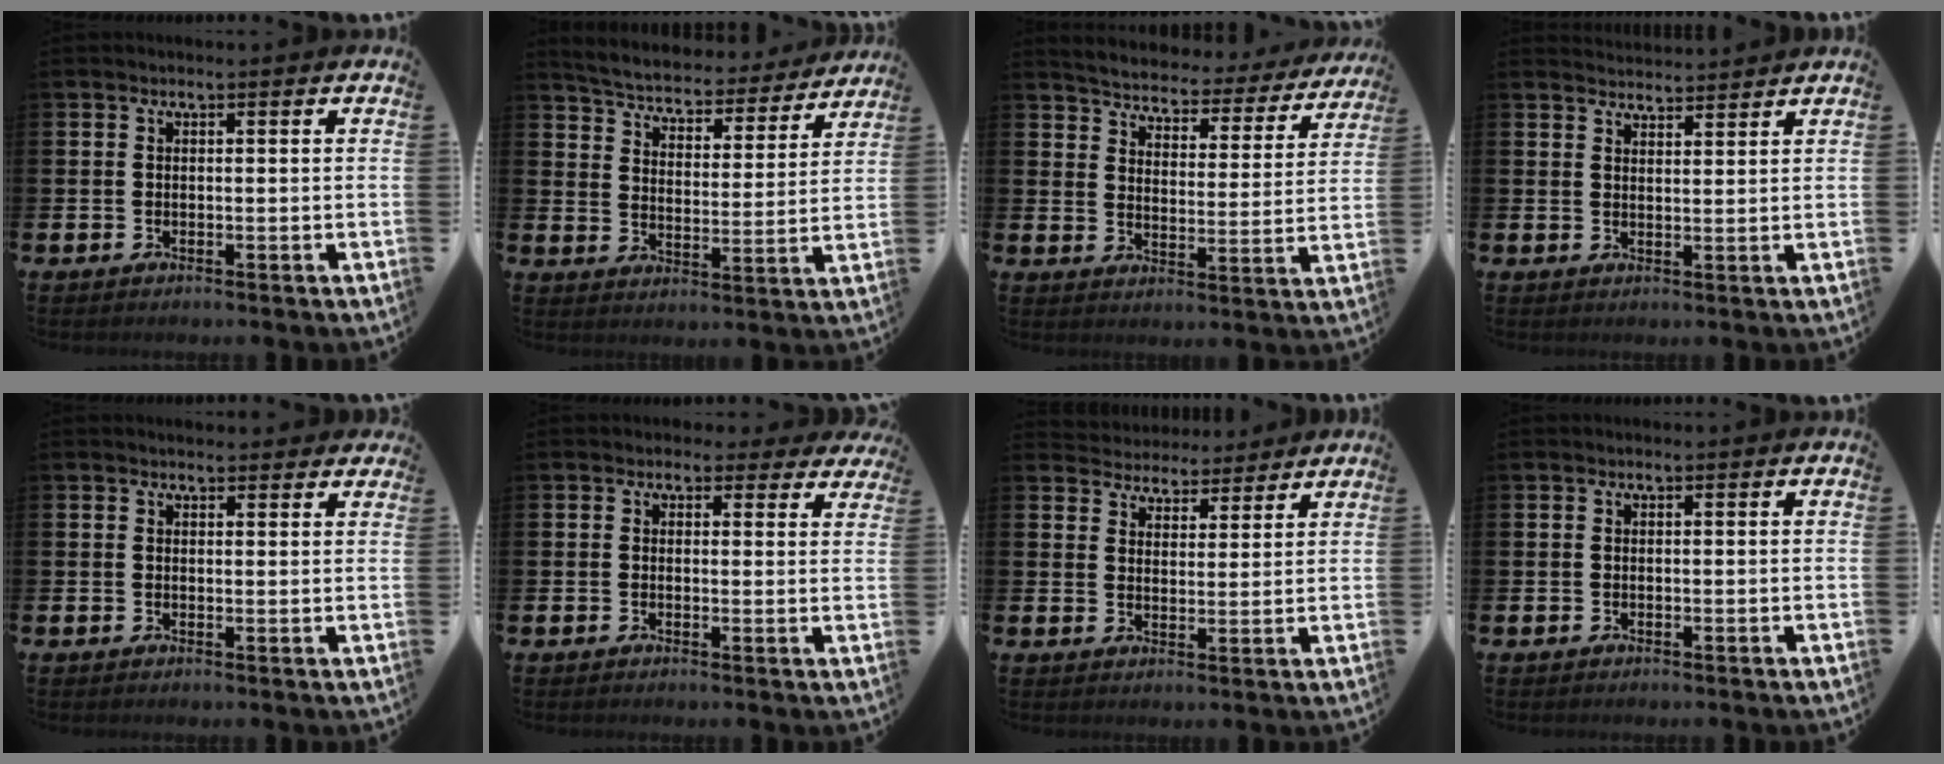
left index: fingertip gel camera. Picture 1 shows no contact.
{"total": 4.8, "force": [4.7, 1.1, 0.7], "torque": [-0.042, -0.041, 0.075]}
{"total": 4.1, "force": [4.0, 0.9, 0.3], "torque": [-0.033, -0.037, 0.063]}
{"total": 3.1, "force": [3.1, 0.2, -0.2], "torque": [0.001, -0.020, 0.056]}
{"total": 1.9, "force": [1.8, 0.6, 0.0], "torque": [0.008, -0.005, 0.031]}
{"total": 2.1, "force": [1.6, 1.3, 0.2], "torque": [0.000, -0.003, 0.025]}
{"total": 4.2, "force": [4.0, 1.3, -0.6], "torque": [-0.004, -0.029, 0.070]}
{"total": 0.0}